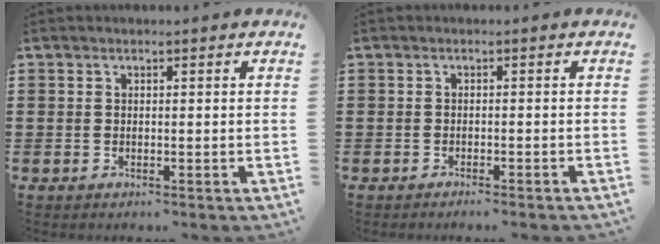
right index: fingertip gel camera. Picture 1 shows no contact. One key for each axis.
{"total": 1.0, "fx": -1.0, "fy": -0.1, "fz": 0.2, "tx": -0.006, "ty": -0.001, "tz": -0.019}